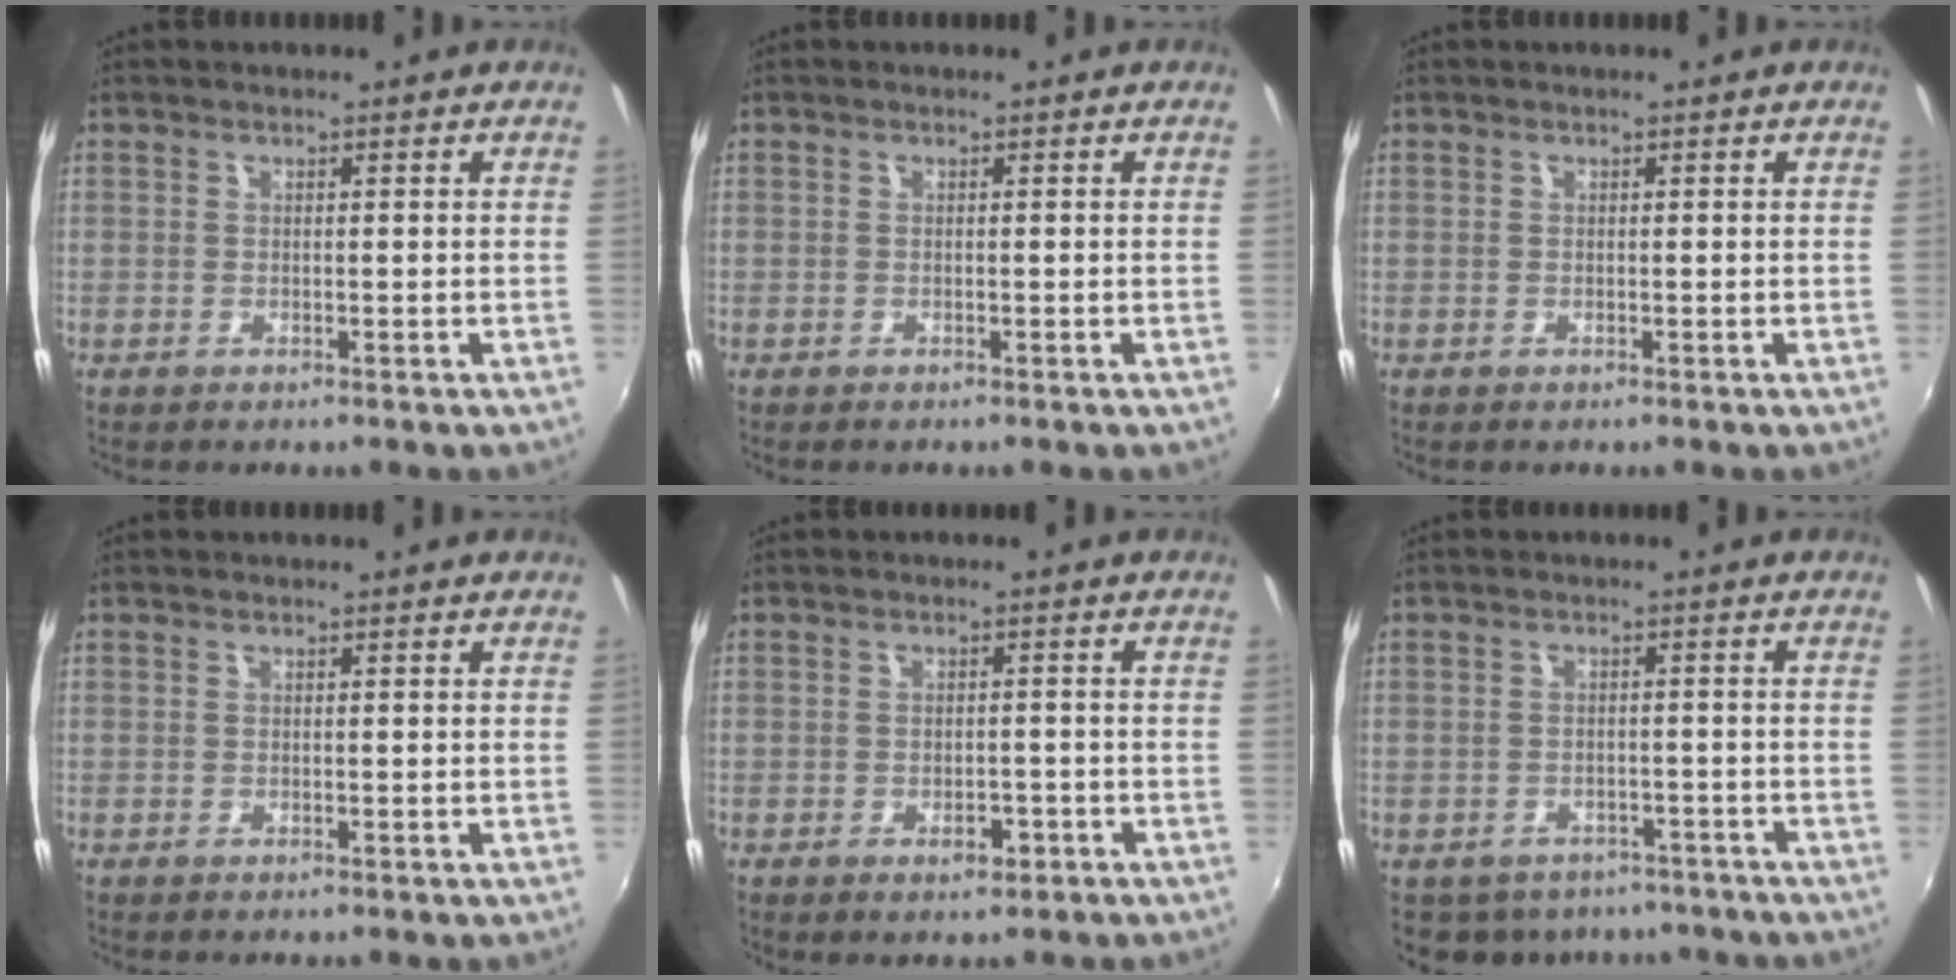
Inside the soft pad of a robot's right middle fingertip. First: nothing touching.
{"total": 0.0}
{"total": 0.0}
{"total": 0.0}
{"total": 3.1, "force": [-1.8, 1.9, 1.8], "torque": [-0.032, -0.004, -0.021]}
{"total": 9.2, "force": [-6.9, 5.4, 2.8], "torque": [-0.067, -0.005, -0.084]}